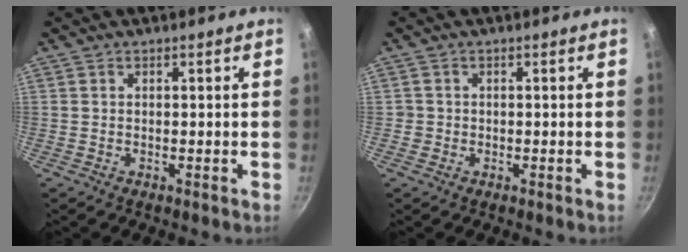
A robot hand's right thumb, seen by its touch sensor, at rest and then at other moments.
{"total": 1.3, "force": [-0.3, 1.2, 0.2], "torque": [0.001, 0.004, -0.005]}